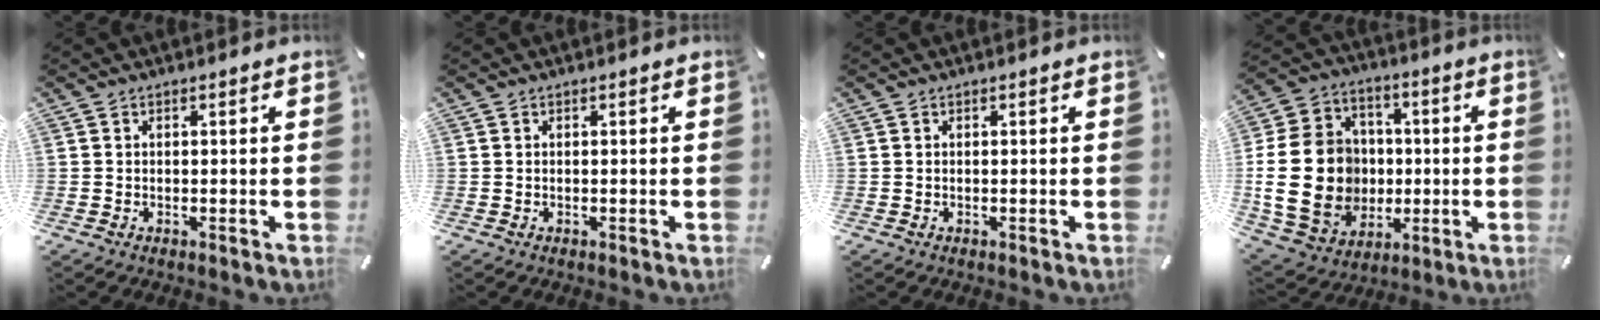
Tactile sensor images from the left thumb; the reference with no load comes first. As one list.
[{"total": 0.0}, {"total": 0.0}, {"total": 23.2, "force": [-1.5, 19.1, 13.1], "torque": [-0.258, 0.016, -0.008]}]